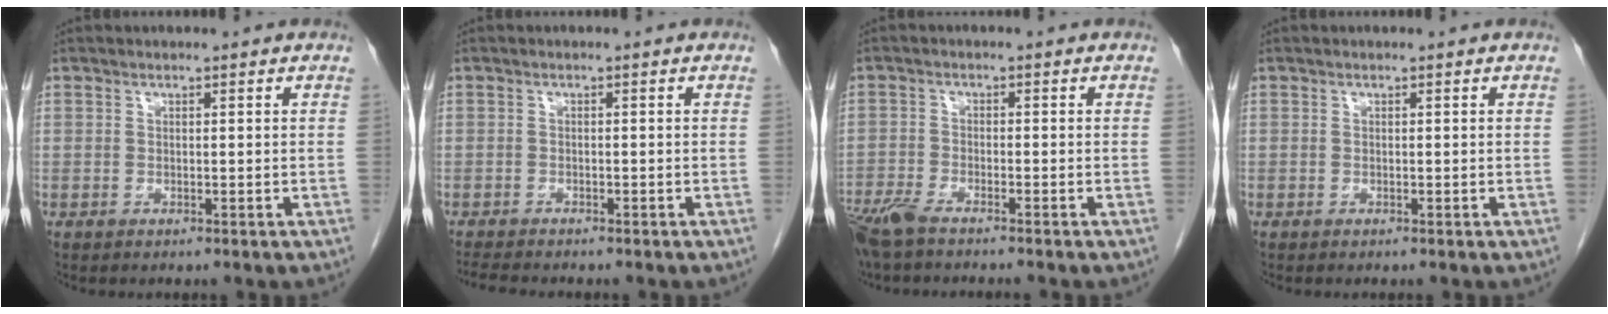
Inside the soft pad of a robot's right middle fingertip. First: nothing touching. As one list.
[{"total": 4.4, "force": [-3.9, 0.7, 1.9], "torque": [-0.033, -0.012, -0.059]}, {"total": 6.0, "force": [-5.0, 0.7, 3.2], "torque": [-0.061, -0.015, -0.094]}, {"total": 0.0}]